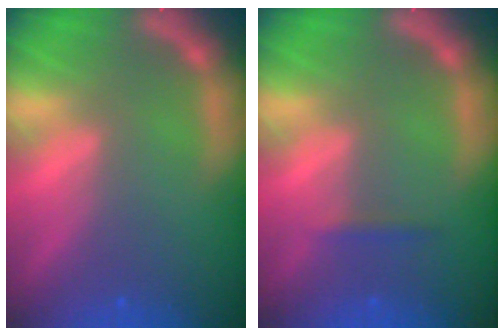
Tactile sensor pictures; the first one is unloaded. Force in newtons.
{"total": 0.9}